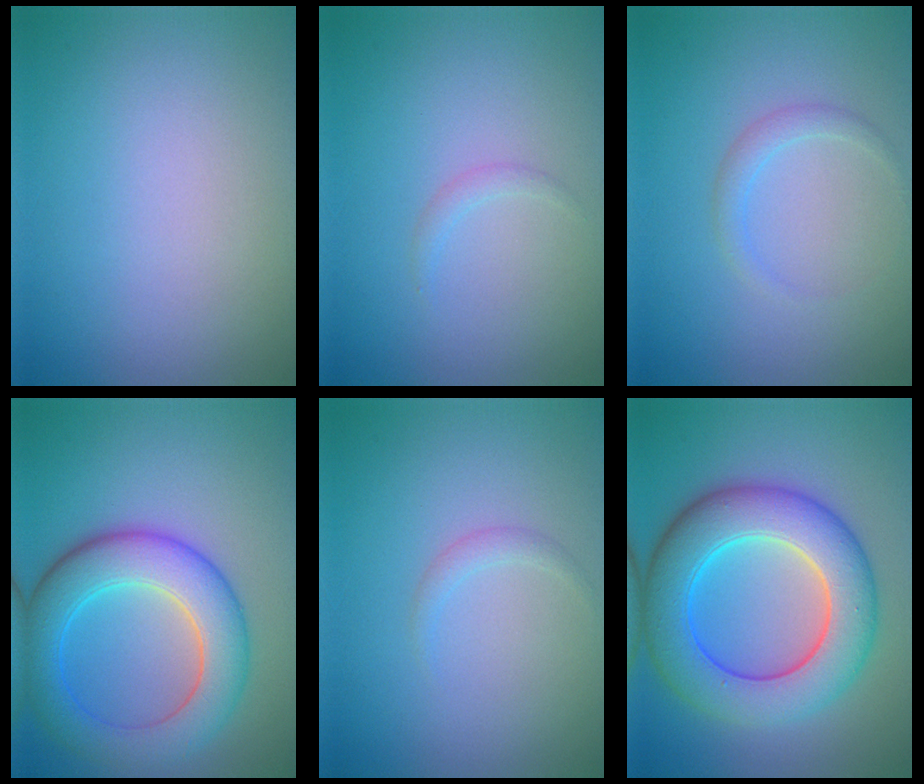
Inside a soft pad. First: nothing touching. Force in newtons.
{"total": 0.7, "press": 0.7, "slide": 0.1}
{"total": 1.3, "press": 1.3, "slide": 0.1}
{"total": 7.3, "press": 7.3, "slide": 0.2}
{"total": 0.9, "press": 0.9, "slide": 0.0}
{"total": 9.4, "press": 9.4, "slide": 0.4}